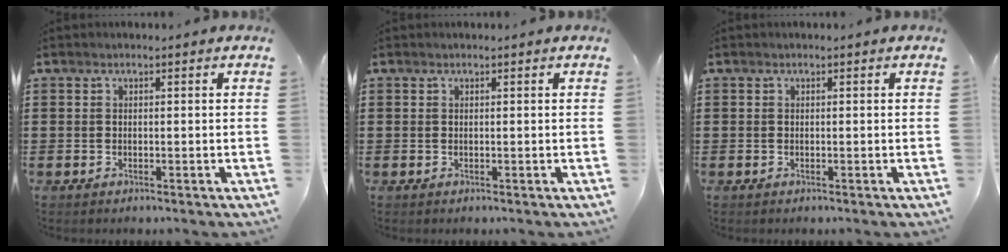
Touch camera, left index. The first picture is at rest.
{"total": 0.0}
{"total": 0.0}